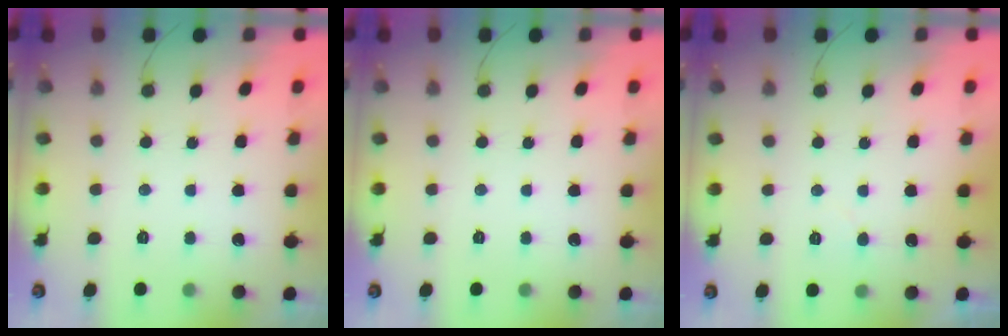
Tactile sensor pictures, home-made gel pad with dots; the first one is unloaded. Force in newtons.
{"total": 0.0}
{"total": 3.8, "press": 3.8, "slide": 0.2}